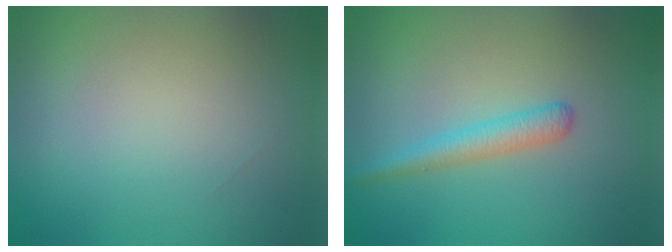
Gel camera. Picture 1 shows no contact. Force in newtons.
{"total": 2.2, "press": 2.2, "slide": 0.1}